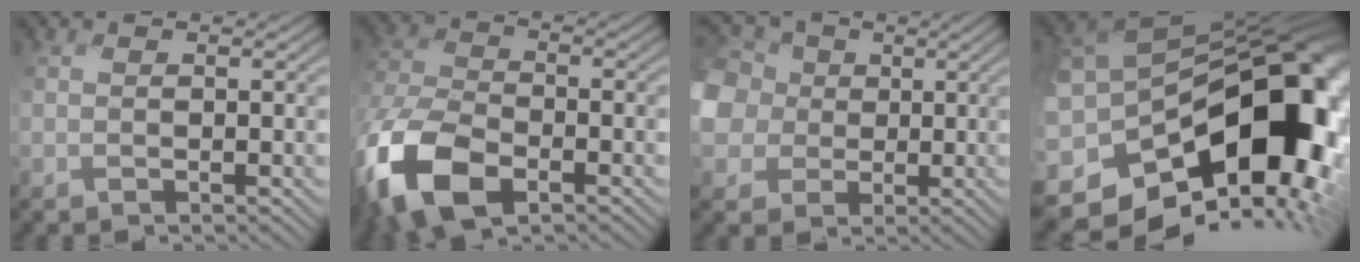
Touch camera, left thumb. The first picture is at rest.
{"total": 13.7, "force": [-7.5, 7.5, 8.7], "torque": [-0.240, -0.046, -0.146]}
{"total": 10.3, "force": [0.7, 9.3, 4.4], "torque": [-0.182, -0.011, -0.003]}
{"total": 18.7, "force": [-3.4, 12.2, 13.7], "torque": [-0.242, -0.040, -0.034]}